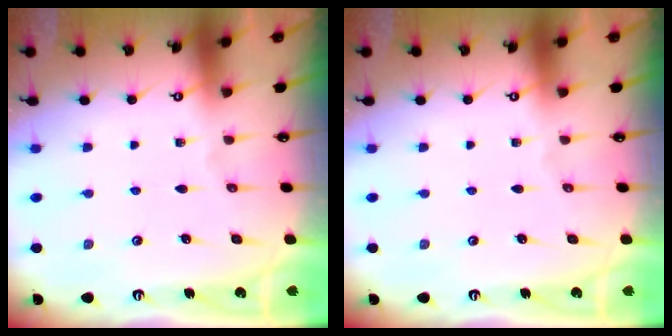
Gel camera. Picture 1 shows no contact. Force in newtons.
{"total": 0.0}